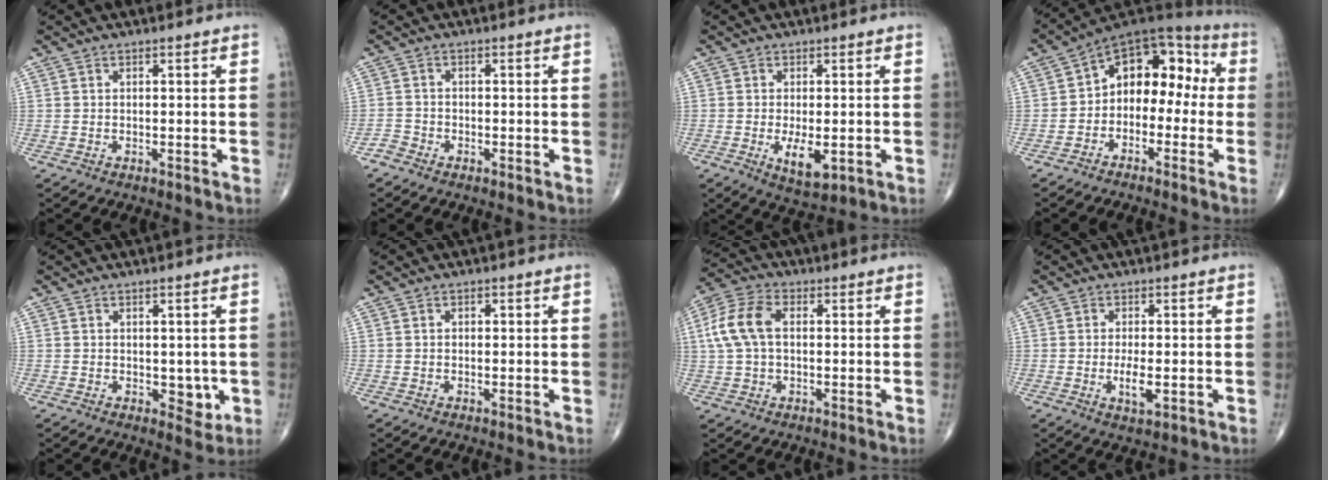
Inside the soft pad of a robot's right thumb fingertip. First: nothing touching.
{"total": 1.7, "force": [-1.4, 0.9, 0.0], "torque": [0.000, 0.001, -0.034]}
{"total": 5.8, "force": [-1.3, 2.6, 5.1], "torque": [-0.081, -0.013, -0.014]}
{"total": 13.1, "force": [-0.8, 8.9, 9.5], "torque": [-0.089, 0.054, -0.033]}
{"total": 3.4, "force": [-0.3, 2.1, 2.7], "torque": [-0.009, -0.004, 0.001]}
{"total": 0.5, "force": [0.1, 0.4, 0.3], "torque": [-0.004, 0.000, 0.000]}
{"total": 9.2, "force": [1.2, 5.6, 7.3], "torque": [-0.166, 0.025, 0.022]}
{"total": 3.4, "force": [-0.7, 1.2, 3.1], "torque": [-0.061, -0.007, -0.011]}